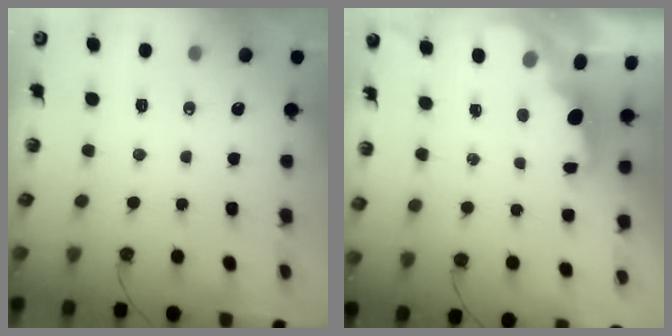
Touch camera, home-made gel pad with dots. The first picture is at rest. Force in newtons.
{"total": 1.9, "press": 1.8, "slide": 0.8}